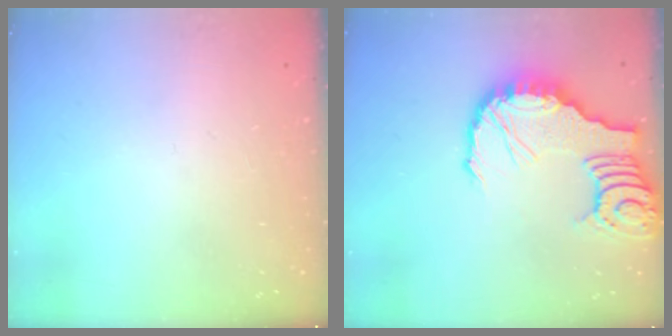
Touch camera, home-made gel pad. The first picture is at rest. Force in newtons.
{"total": 14.7, "press": 14.6, "slide": 1.5}